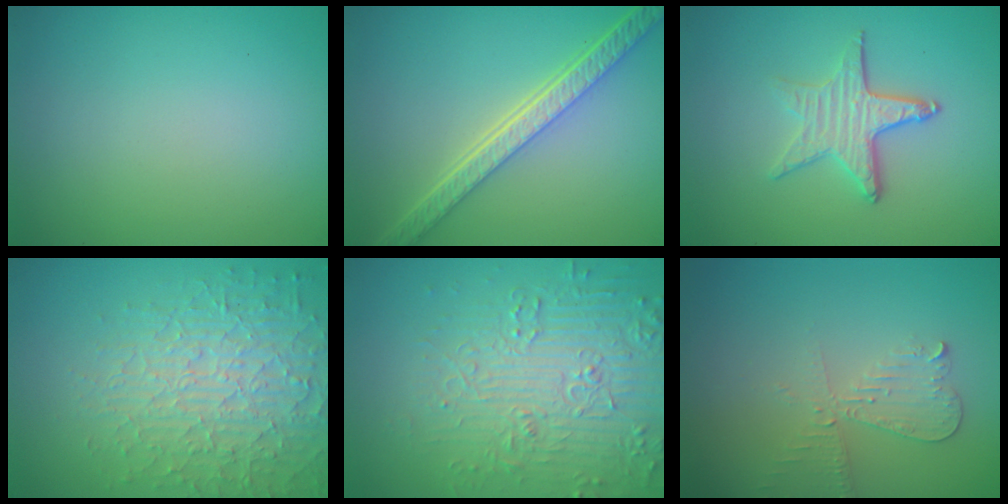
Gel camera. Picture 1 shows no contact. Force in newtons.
{"total": 5.7, "press": 4.3, "slide": 3.7}
{"total": 3.6, "press": 2.8, "slide": 2.2}
{"total": 6.5, "press": 5.1, "slide": 4.0}
{"total": 6.2, "press": 5.5, "slide": 2.8}
{"total": 2.6, "press": 2.5, "slide": 0.6}